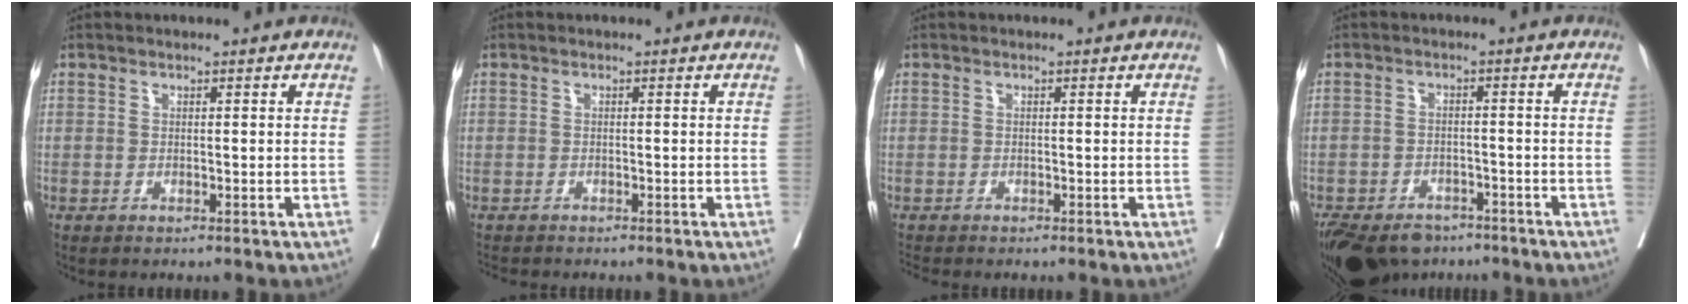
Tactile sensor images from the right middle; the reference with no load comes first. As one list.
[{"total": 2.5, "force": [-2.3, 0.4, 0.7], "torque": [-0.019, -0.008, -0.035]}, {"total": 1.2, "force": [-1.2, -0.1, 0.2], "torque": [-0.015, -0.007, -0.023]}, {"total": 14.1, "force": [-10.2, 8.1, 5.6], "torque": [-0.152, -0.017, -0.141]}]